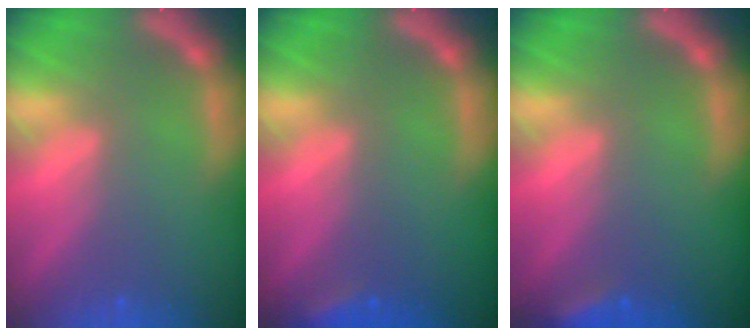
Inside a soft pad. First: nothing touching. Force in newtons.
{"total": 1.9}
{"total": 2.4}